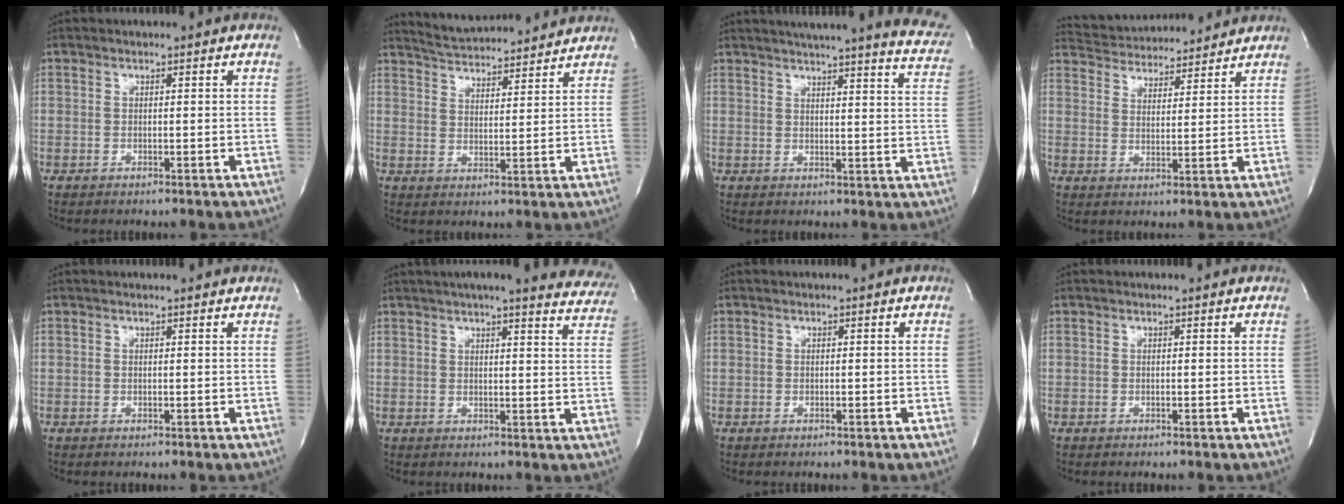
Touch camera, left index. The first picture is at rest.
{"total": 13.2, "force": [12.6, 1.5, 3.4], "torque": [-0.059, 0.015, 0.183]}
{"total": 21.0, "force": [18.8, 1.2, 9.3], "torque": [-0.128, -0.063, 0.206]}
{"total": 12.9, "force": [12.4, 2.3, 2.8], "torque": [-0.049, 0.023, 0.184]}
{"total": 1.5, "force": [1.5, 0.2, 0.1], "torque": [-0.015, 0.002, 0.009]}
{"total": 20.3, "force": [18.3, 2.6, 8.3], "torque": [-0.112, -0.047, 0.196]}
{"total": 0.0}
{"total": 0.0}